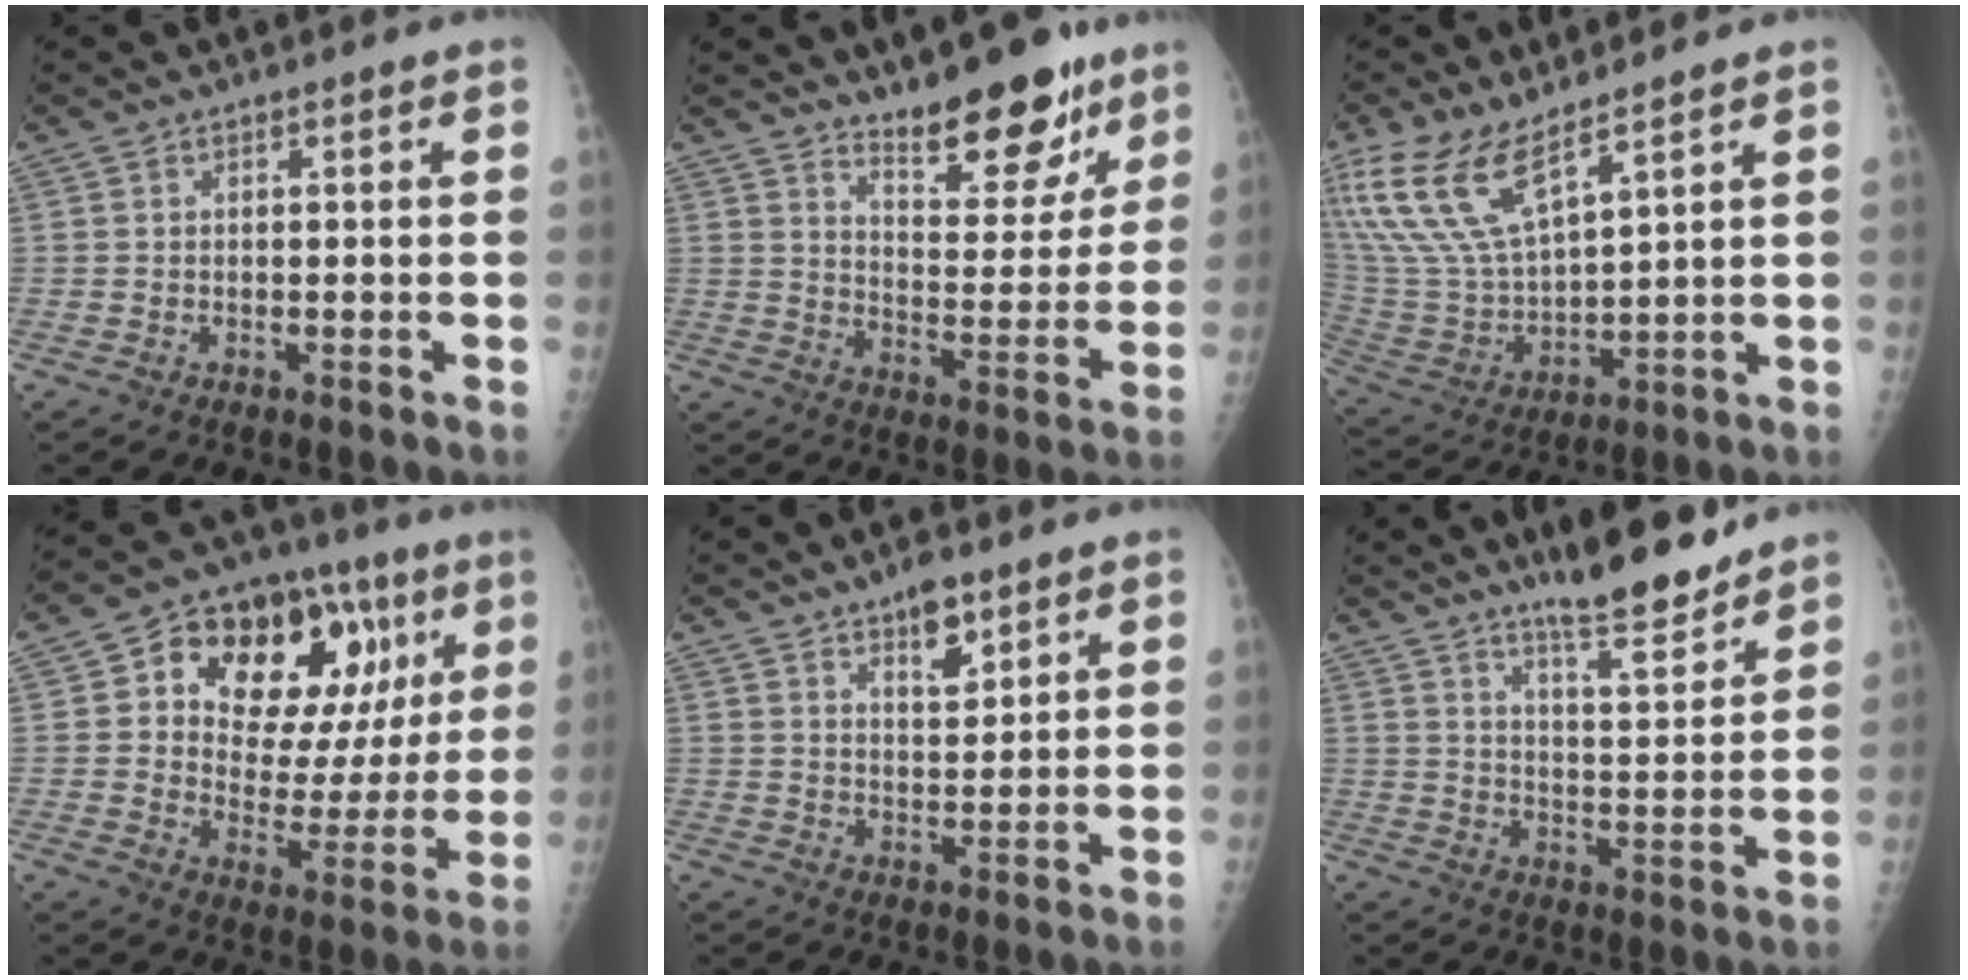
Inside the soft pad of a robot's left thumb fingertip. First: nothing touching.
{"total": 14.6, "force": [10.8, 5.2, 8.2], "torque": [-0.067, -0.081, 0.169]}
{"total": 15.3, "force": [10.4, 5.1, 10.0], "torque": [-0.207, -0.049, 0.224]}
{"total": 24.1, "force": [8.7, 13.7, 17.8], "torque": [-0.204, 0.007, 0.131]}
{"total": 6.3, "force": [4.1, 2.7, 4.0], "torque": [-0.041, -0.027, 0.065]}
{"total": 11.7, "force": [9.5, 2.0, 6.5], "torque": [-0.085, -0.071, 0.153]}